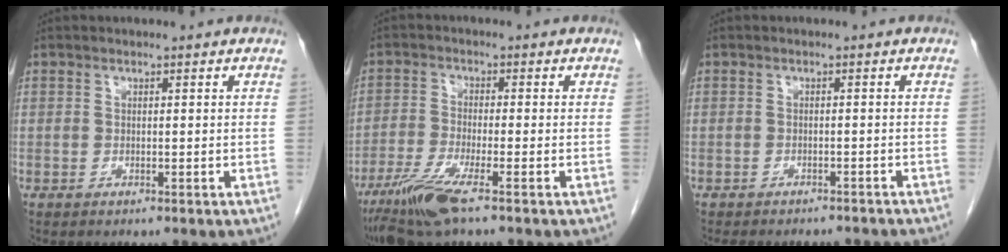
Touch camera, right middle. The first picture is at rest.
{"total": 7.3, "force": [-4.6, 0.1, 5.6], "torque": [-0.118, -0.021, -0.091]}
{"total": 9.5, "force": [-8.6, 2.6, 3.1], "torque": [-0.044, 0.002, -0.096]}